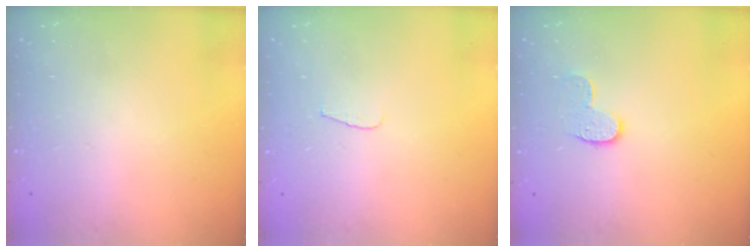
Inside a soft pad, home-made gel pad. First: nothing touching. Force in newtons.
{"total": 3.4, "press": 3.4, "slide": 0.3}
{"total": 8.1, "press": 8.1, "slide": 0.4}